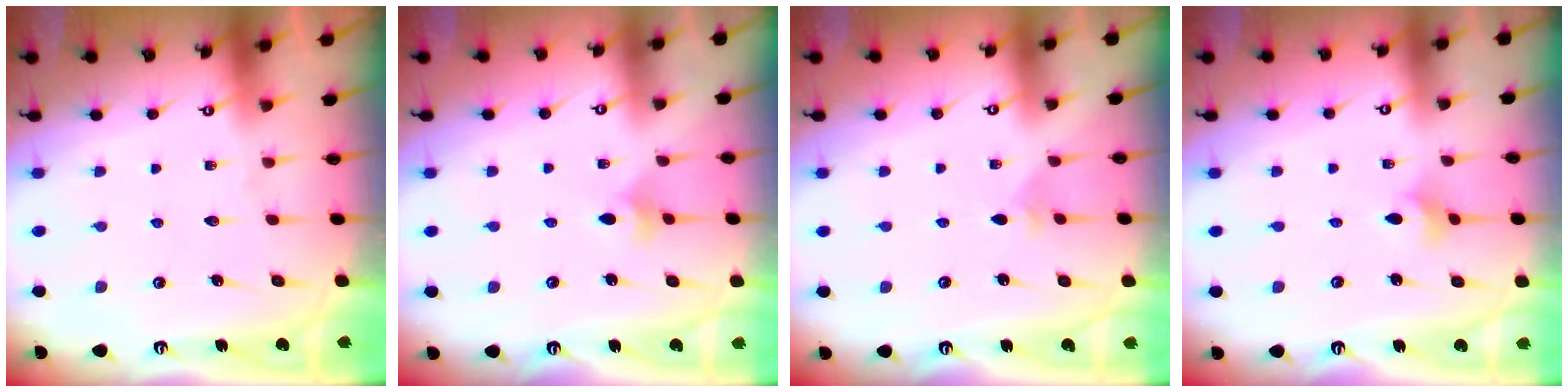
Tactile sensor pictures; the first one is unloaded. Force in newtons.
{"total": 4.7, "press": 4.6, "slide": 0.7}
{"total": 1.5, "press": 1.5, "slide": 0.4}
{"total": 2.8, "press": 2.8, "slide": 0.6}